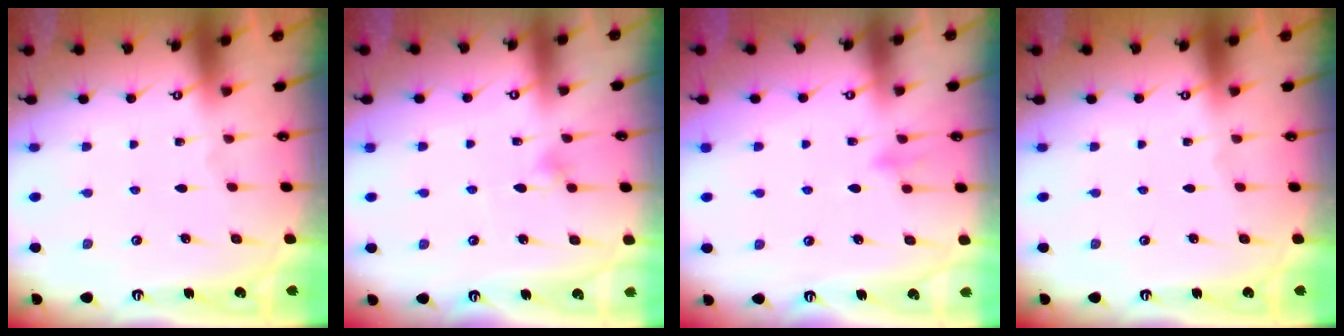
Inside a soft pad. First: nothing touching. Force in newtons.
{"total": 4.9, "press": 4.7, "slide": 1.4}
{"total": 7.6, "press": 7.5, "slide": 0.8}
{"total": 0.0}